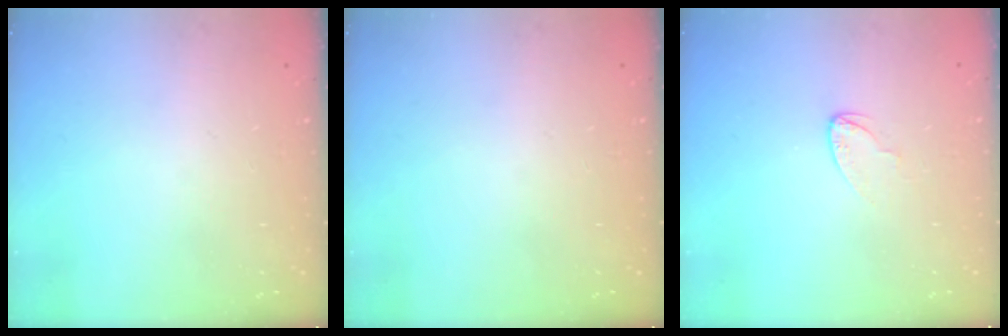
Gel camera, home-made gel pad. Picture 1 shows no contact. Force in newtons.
{"total": 0.0}
{"total": 3.5, "press": 3.5, "slide": 0.2}